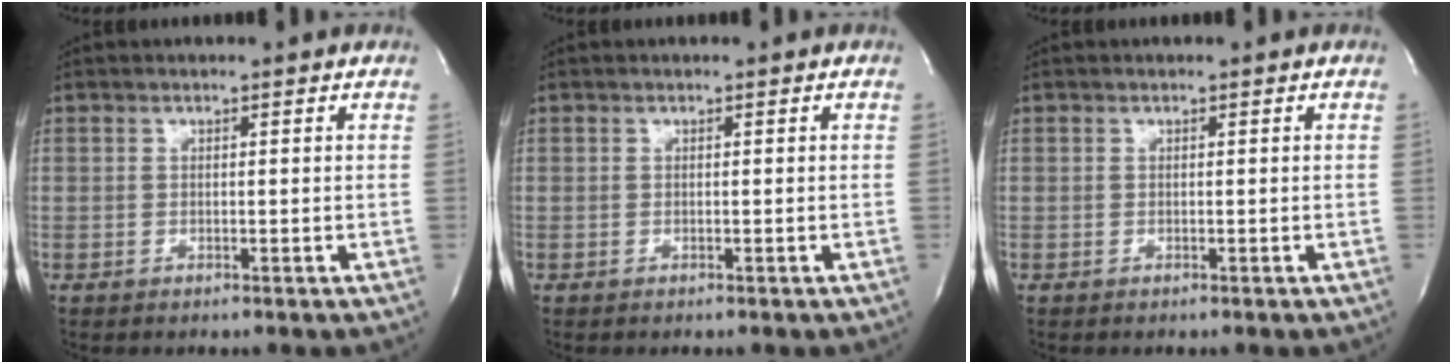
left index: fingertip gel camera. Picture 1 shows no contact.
{"total": 0.0}
{"total": 0.0}